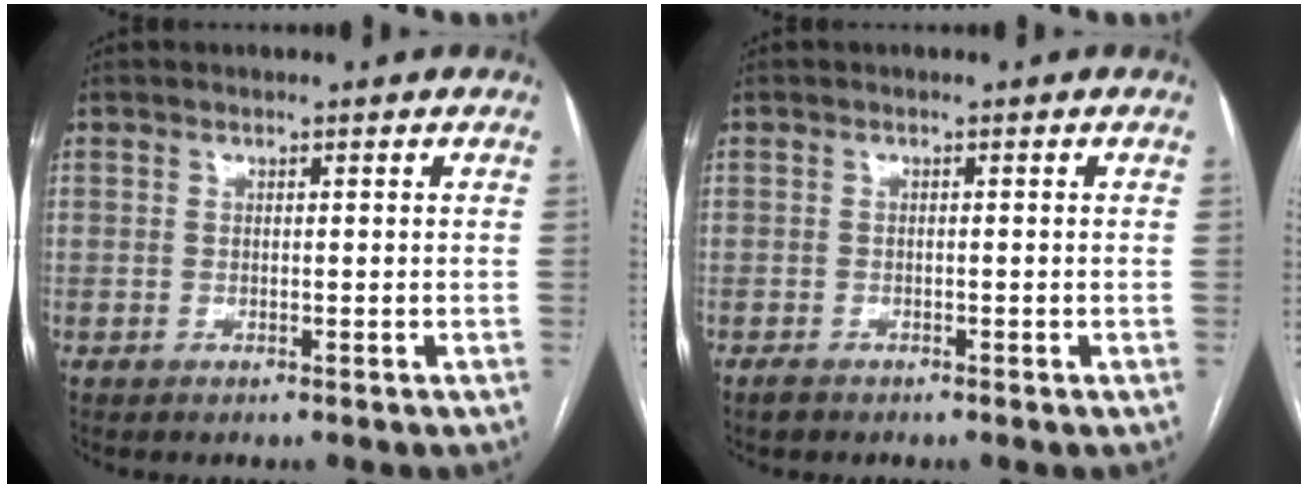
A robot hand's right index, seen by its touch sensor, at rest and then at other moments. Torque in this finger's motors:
{"motor_torque": [-1.12, 1.02, -1.05, -0.07]}